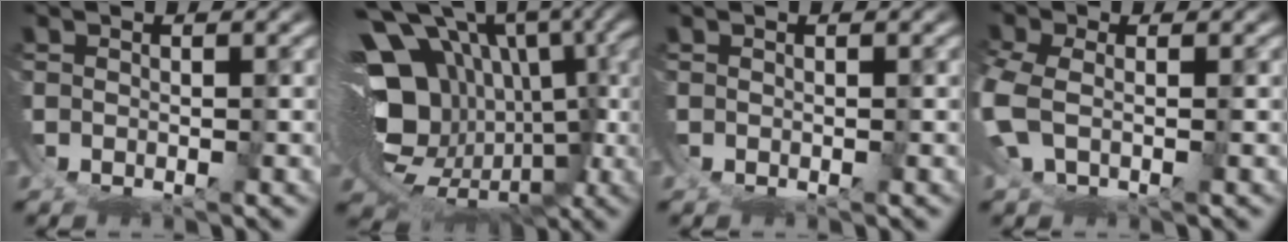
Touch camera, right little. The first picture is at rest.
{"total": 17.1, "force": [-0.4, 11.8, 12.3], "torque": [-0.215, -0.050, 0.016]}
{"total": 0.0}
{"total": 2.6, "force": [0.3, 0.7, 2.5], "torque": [-0.079, -0.005, 0.013]}